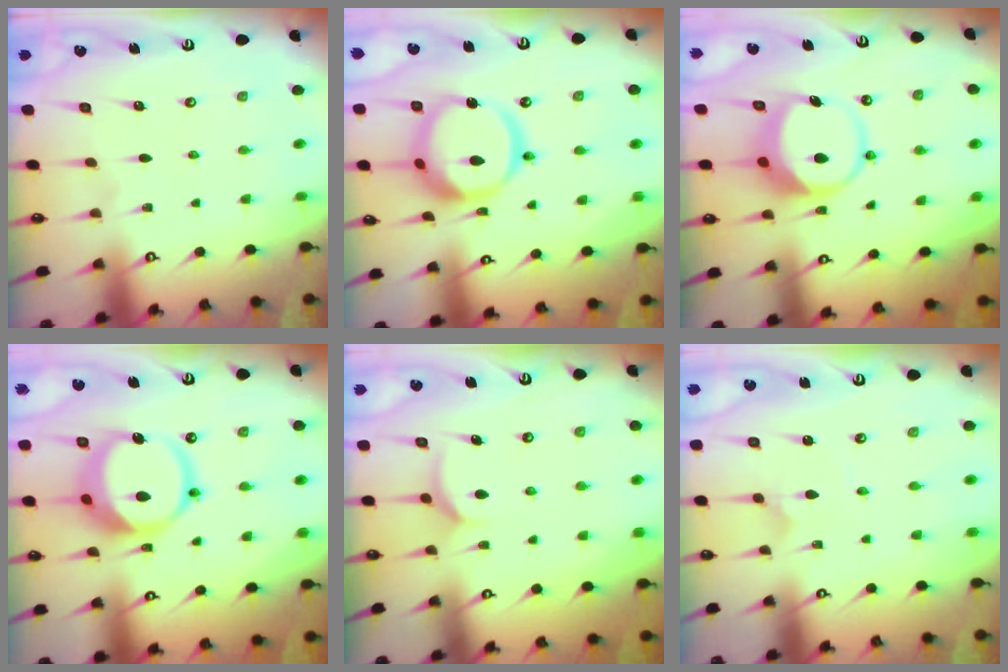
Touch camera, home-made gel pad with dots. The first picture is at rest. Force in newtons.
{"total": 16.9, "press": 16.8, "slide": 1.8}
{"total": 8.7, "press": 8.6, "slide": 1.4}
{"total": 13.5, "press": 13.4, "slide": 1.8}
{"total": 6.2, "press": 6.2, "slide": 0.2}
{"total": 2.3, "press": 2.3, "slide": 0.0}